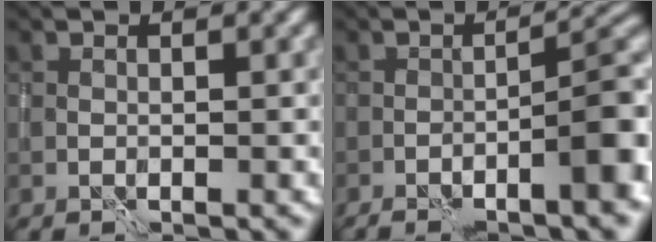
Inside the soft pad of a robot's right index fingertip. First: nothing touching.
{"total": 9.5, "force": [-4.8, 2.1, 7.9], "torque": [-0.091, 0.015, -0.066]}